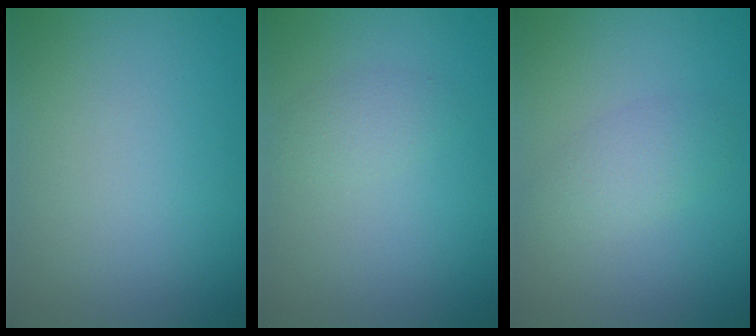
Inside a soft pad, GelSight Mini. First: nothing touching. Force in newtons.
{"total": 1.3, "press": 1.3, "slide": 0.1}
{"total": 2.1, "press": 2.1, "slide": 0.1}